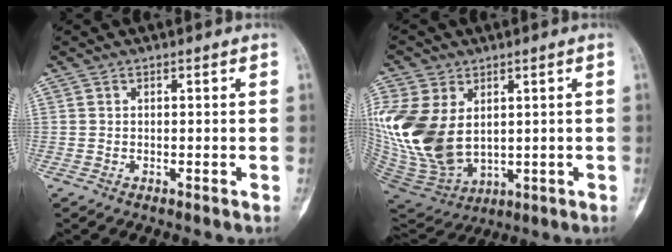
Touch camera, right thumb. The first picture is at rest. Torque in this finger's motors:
{"motor_torque": [-0.76, 2.37, 2.11, 0.66, 0.69]}